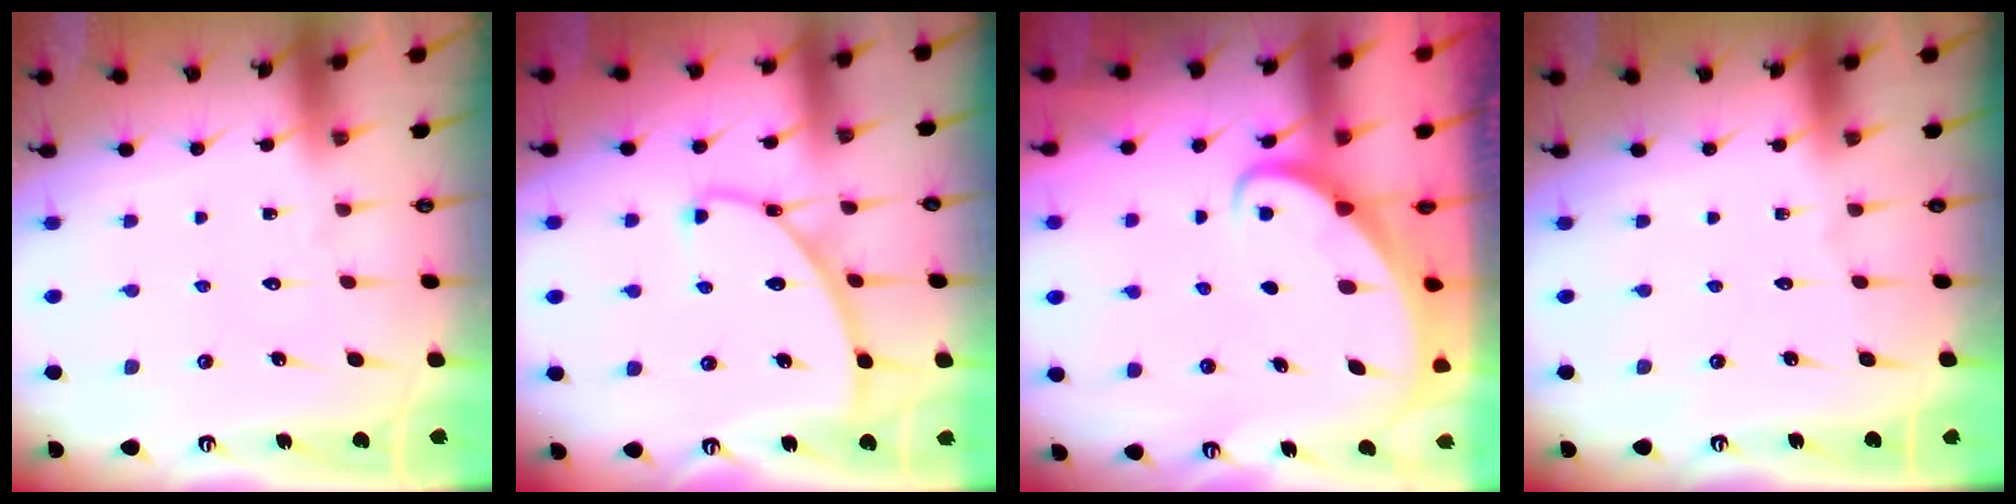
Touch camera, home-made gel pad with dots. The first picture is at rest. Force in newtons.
{"total": 8.0, "press": 8.0, "slide": 0.5}
{"total": 2.5, "press": 2.5, "slide": 0.2}
{"total": 0.0}